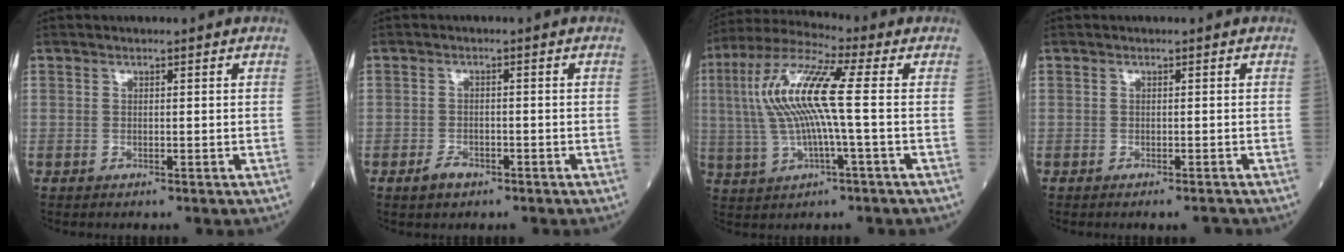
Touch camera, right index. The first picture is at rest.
{"total": 2.4, "force": [-1.6, 1.4, 1.2], "torque": [-0.021, 0.002, -0.021]}
{"total": 12.6, "force": [0.8, 1.2, 12.5], "torque": [-0.263, 0.021, 0.010]}
{"total": 1.3, "force": [-1.1, 0.1, 0.8], "torque": [-0.009, -0.004, -0.013]}